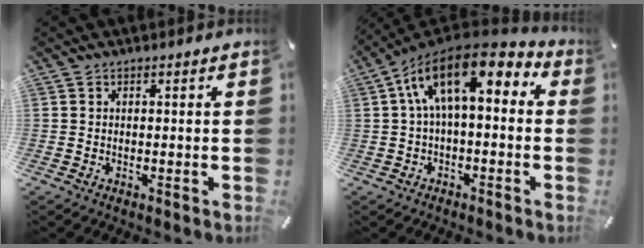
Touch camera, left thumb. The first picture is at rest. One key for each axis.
{"total": 14.7, "fx": 4.7, "fy": 6.7, "fz": 12.2, "tx": -0.223, "ty": -0.021, "tz": 0.080}